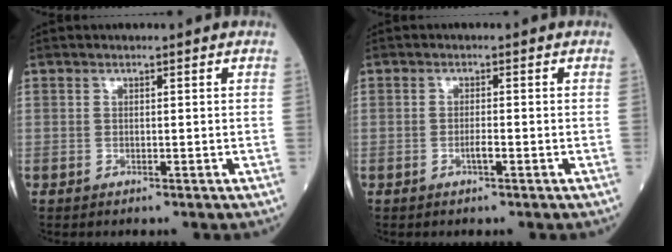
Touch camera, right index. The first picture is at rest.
{"total": 1.3, "force": [-0.7, 0.1, 1.0], "torque": [-0.021, 0.001, -0.015]}